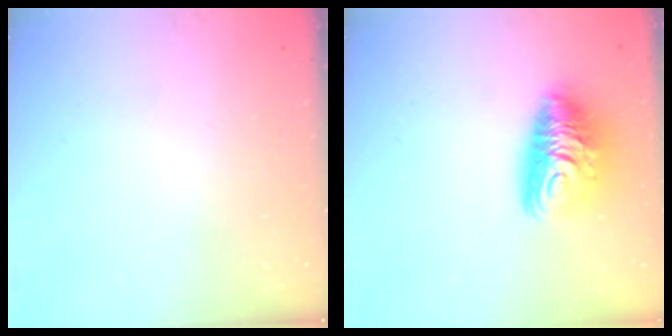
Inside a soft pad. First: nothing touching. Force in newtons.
{"total": 12.7, "press": 12.6, "slide": 1.3}